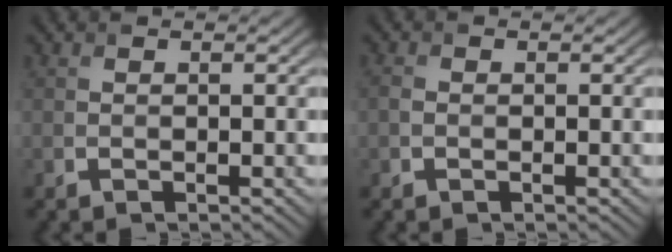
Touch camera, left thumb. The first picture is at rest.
{"total": 0.9, "force": [-0.3, 0.7, 0.5], "torque": [-0.014, -0.003, -0.010]}